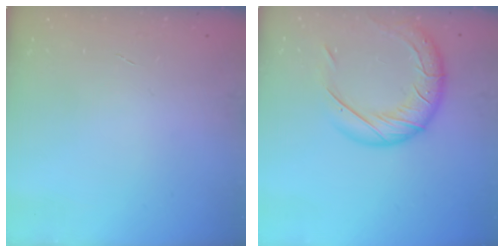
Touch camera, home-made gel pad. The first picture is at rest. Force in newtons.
{"total": 17.6, "press": 17.4, "slide": 2.5}